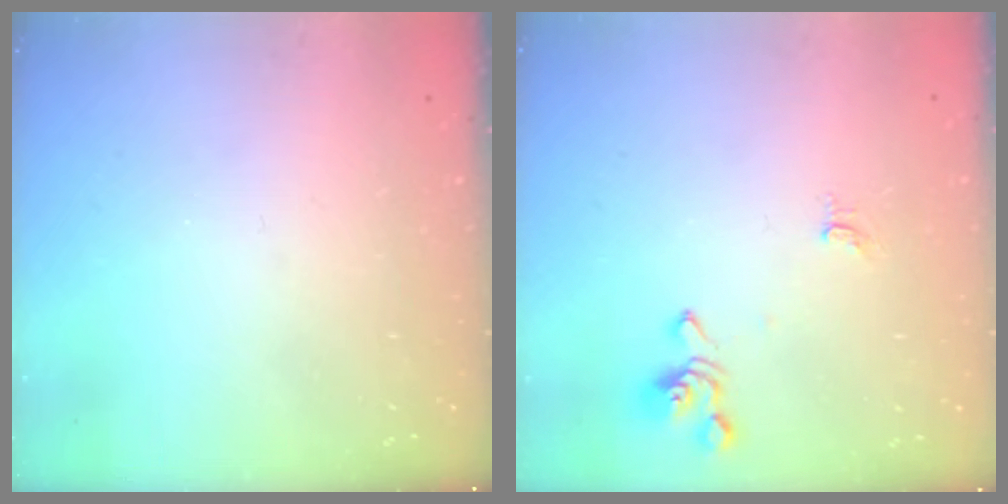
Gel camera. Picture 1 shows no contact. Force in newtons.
{"total": 1.3, "press": 1.3, "slide": 0.5}